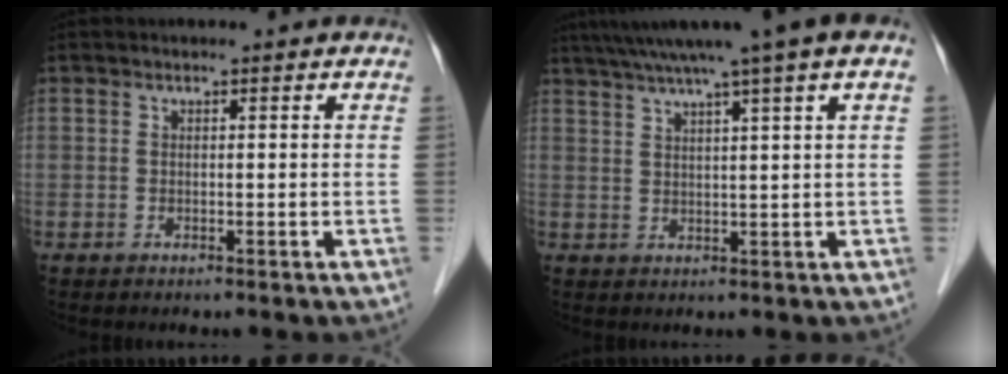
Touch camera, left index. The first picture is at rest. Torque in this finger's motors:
{"motor_torque": [0.32, -0.53, 0.97, 0.21]}